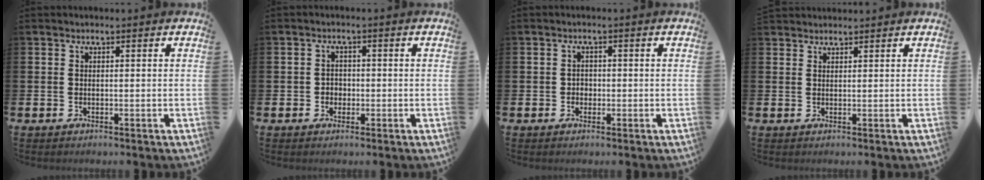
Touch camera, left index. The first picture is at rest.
{"total": 1.7, "force": [-0.4, 1.6, 0.4], "torque": [0.001, 0.003, -0.013]}
{"total": 1.4, "force": [-0.2, 1.3, 0.4], "torque": [0.002, 0.002, -0.009]}
{"total": 1.6, "force": [1.6, 0.3, -0.1], "torque": [0.008, -0.004, 0.028]}